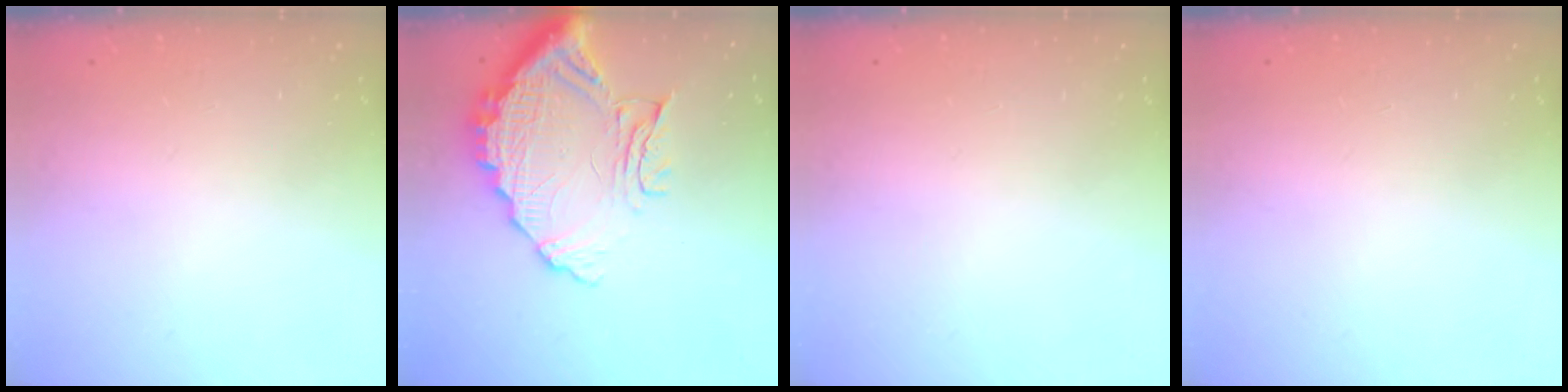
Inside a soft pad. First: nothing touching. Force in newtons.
{"total": 15.7, "press": 15.6, "slide": 1.3}
{"total": 0.0}
{"total": 0.0}